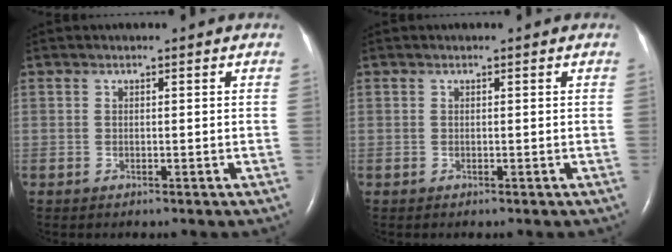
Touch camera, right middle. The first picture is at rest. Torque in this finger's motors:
{"motor_torque": [-0.07, -0.09, 0.00, 0.02]}